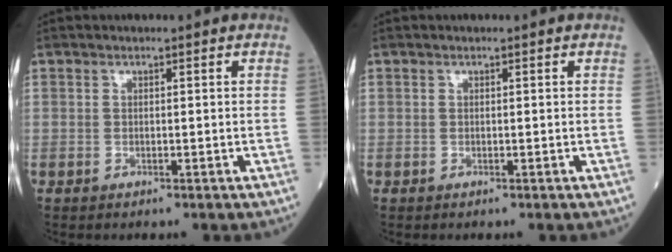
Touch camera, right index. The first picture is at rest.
{"total": 0.0}